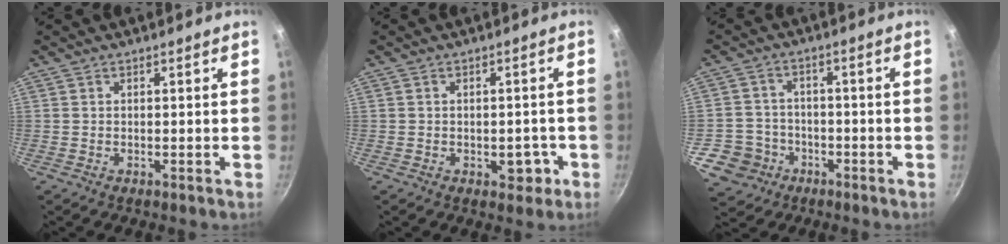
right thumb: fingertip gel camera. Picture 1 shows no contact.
{"total": 3.7, "force": [-1.4, 2.4, 2.5], "torque": [-0.004, 0.014, -0.012]}
{"total": 7.6, "force": [-3.5, 6.7, 1.4], "torque": [-0.002, 0.034, -0.062]}